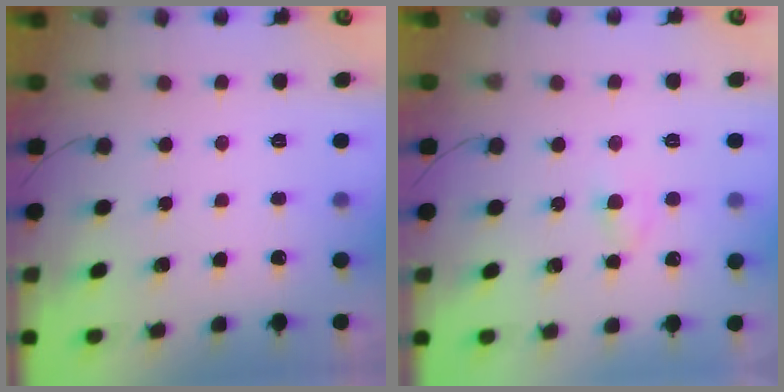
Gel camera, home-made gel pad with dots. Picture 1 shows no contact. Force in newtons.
{"total": 2.7, "press": 2.4, "slide": 1.2}